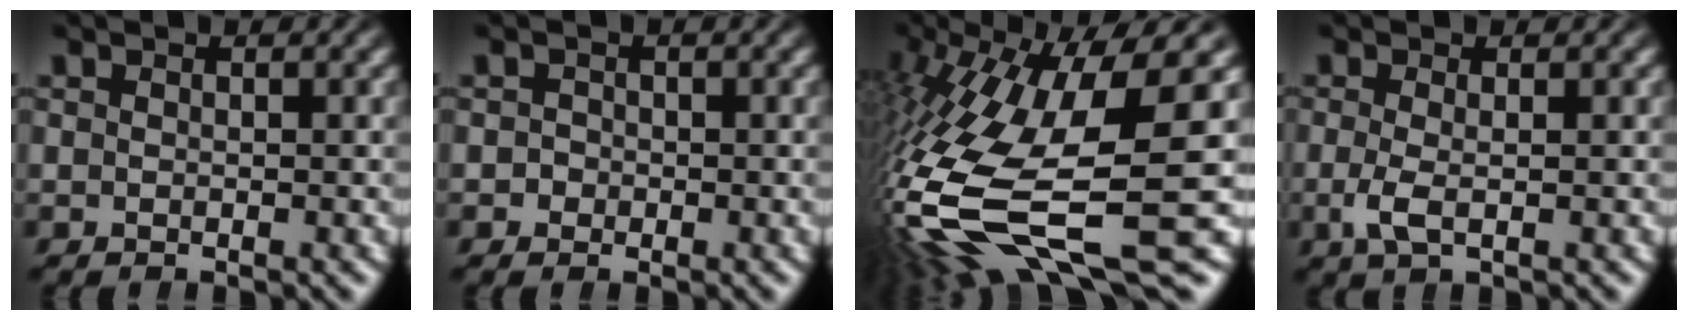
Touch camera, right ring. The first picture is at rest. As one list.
[{"total": 1.0, "force": [-0.5, 0.8, -0.4], "torque": [0.003, -0.010, -0.008]}, {"total": 13.1, "force": [-2.0, 5.7, 11.6], "torque": [-0.244, -0.036, -0.007]}, {"total": 1.9, "force": [-0.7, 0.6, 1.6], "torque": [-0.051, -0.021, -0.005]}]